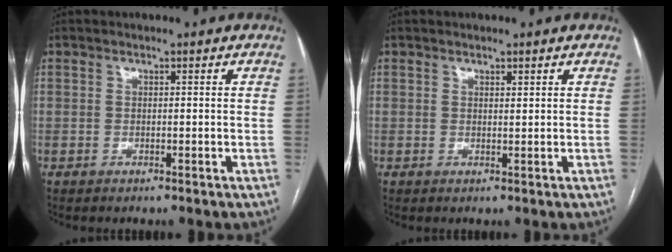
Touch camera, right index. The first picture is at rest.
{"total": 0.7, "force": [0.5, 0.2, 0.4], "torque": [-0.007, -0.003, 0.007]}